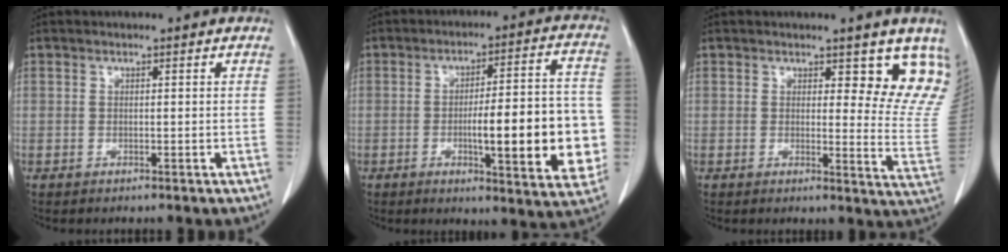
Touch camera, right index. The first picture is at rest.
{"total": 17.0, "force": [-3.2, 3.3, 16.4], "torque": [-0.195, 0.018, -0.034]}
{"total": 9.0, "force": [7.1, 3.2, 4.6], "torque": [-0.027, -0.041, 0.059]}